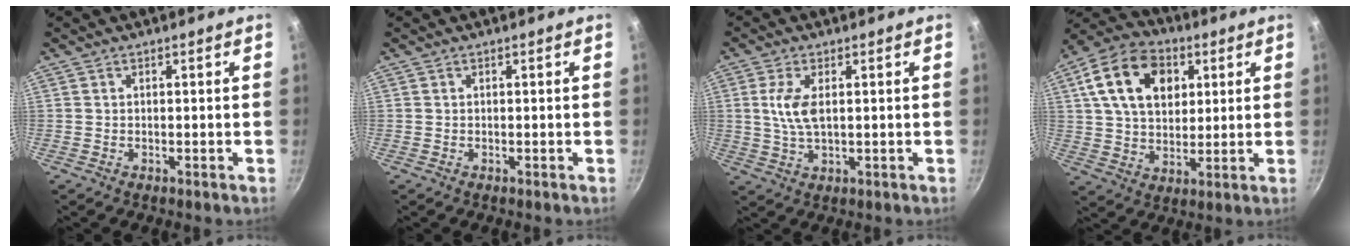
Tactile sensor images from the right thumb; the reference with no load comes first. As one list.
[{"total": 0.0}, {"total": 6.1, "force": [1.1, 2.8, 5.3], "torque": [-0.108, 0.000, 0.022]}, {"total": 17.1, "force": [5.6, 11.7, 11.1], "torque": [-0.170, 0.002, 0.087]}]